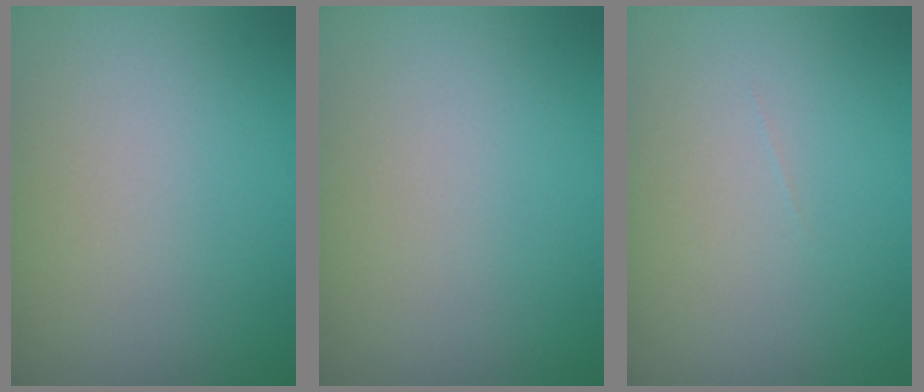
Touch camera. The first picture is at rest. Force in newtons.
{"total": 0.0}
{"total": 0.0}